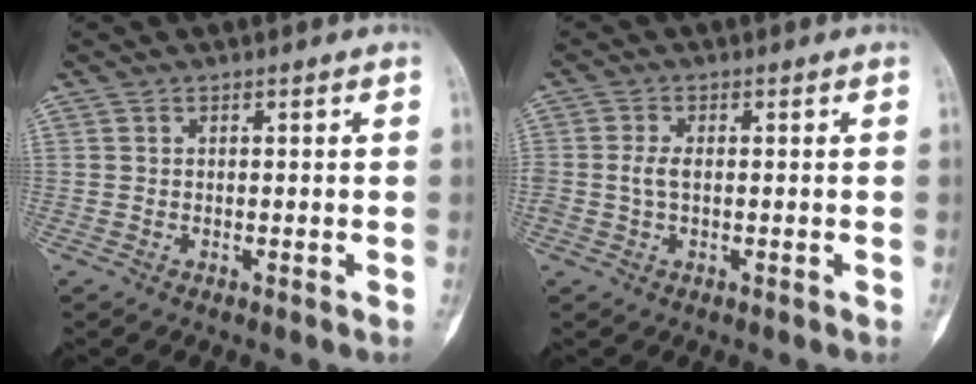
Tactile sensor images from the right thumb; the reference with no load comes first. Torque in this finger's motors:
{"motor_torque": [-0.51, 0.10, 0.40, 0.09, 0.03]}